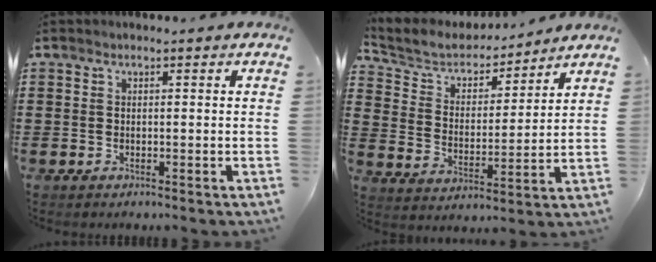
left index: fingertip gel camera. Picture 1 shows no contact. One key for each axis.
{"total": 6.3, "fx": 6.0, "fy": 1.8, "fz": 1.0, "tx": -0.056, "ty": -0.038, "tz": 0.101}